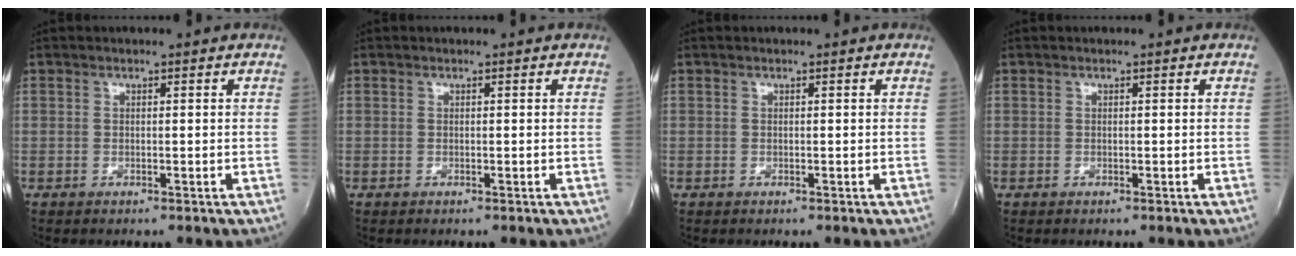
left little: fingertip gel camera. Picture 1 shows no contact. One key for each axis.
{"total": 0.0}
{"total": 0.0}
{"total": 0.0}